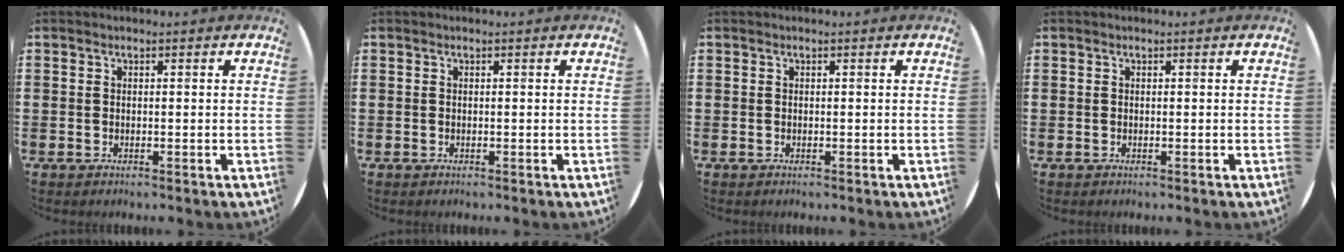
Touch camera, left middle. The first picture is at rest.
{"total": 0.0}
{"total": 0.0}
{"total": 0.0}